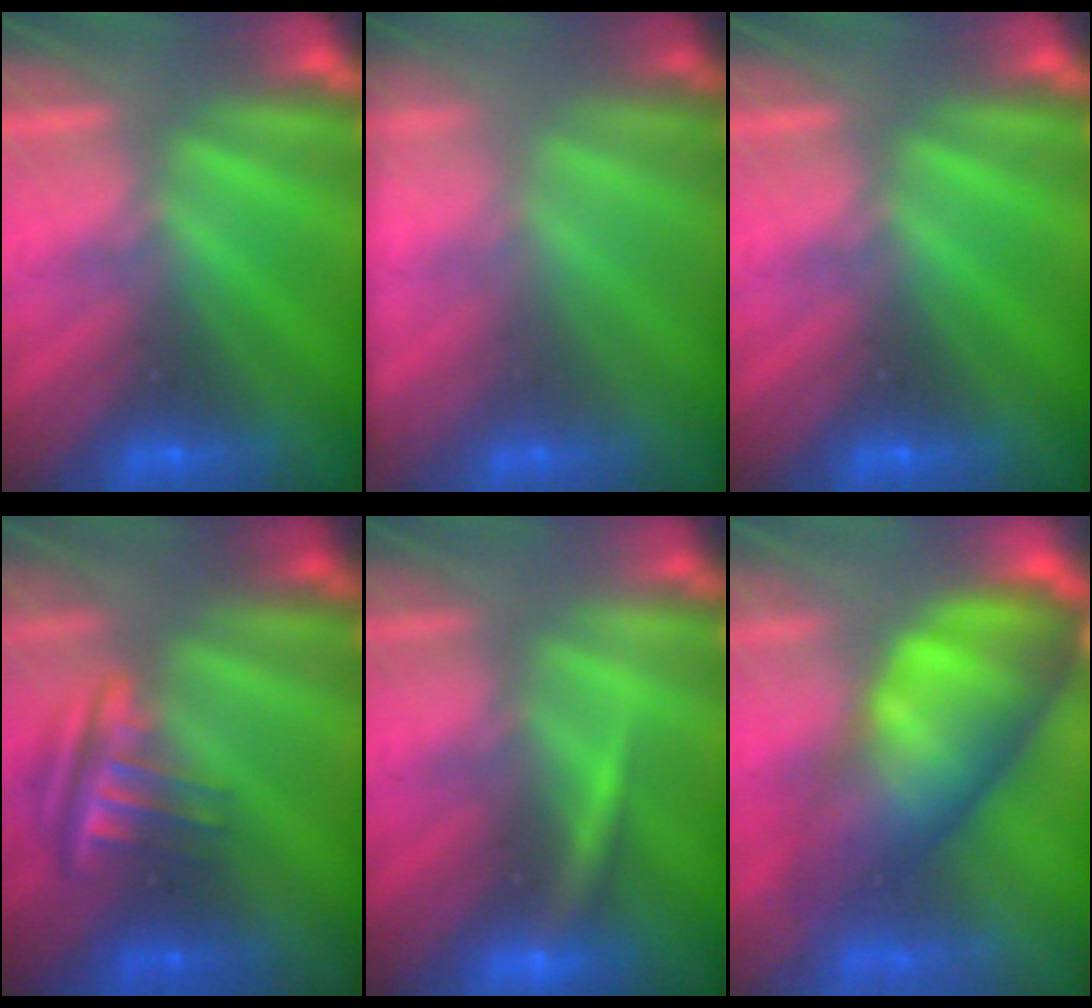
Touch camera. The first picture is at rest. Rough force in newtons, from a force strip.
{"total": 1.7}
{"total": 0.0}
{"total": 4.1}
{"total": 3.0}
{"total": 10.0}